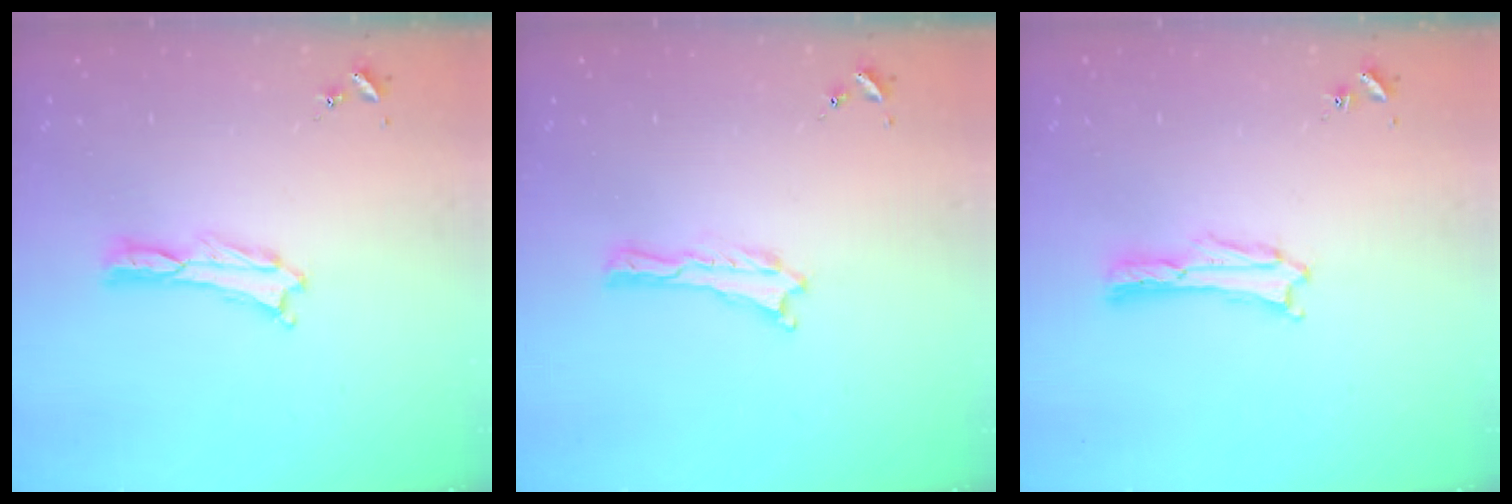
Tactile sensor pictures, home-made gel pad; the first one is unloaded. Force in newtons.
{"total": 0.0}
{"total": 0.0}